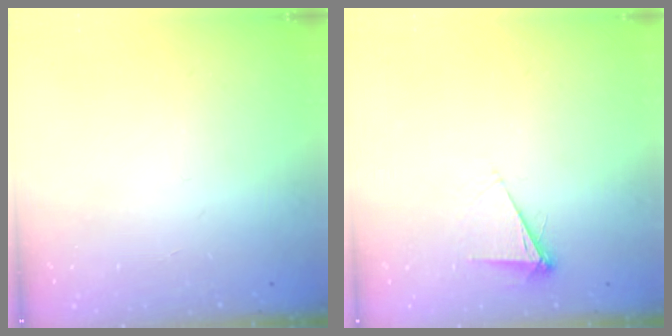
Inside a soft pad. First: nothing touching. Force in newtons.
{"total": 5.1, "press": 5.0, "slide": 0.6}